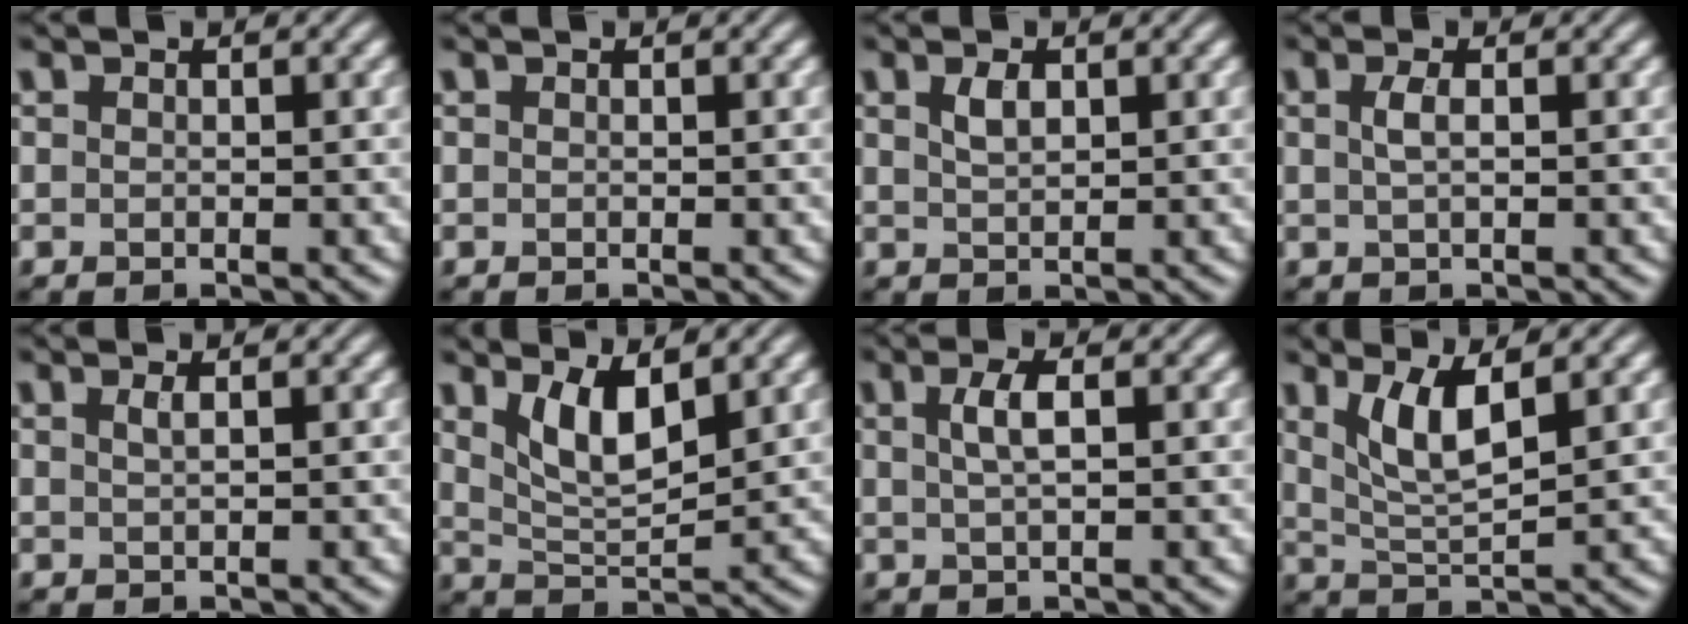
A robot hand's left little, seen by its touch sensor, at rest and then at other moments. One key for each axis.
{"total": 0.0}
{"total": 1.7, "fx": 0.8, "fy": 0.8, "fz": 1.3, "tx": -0.028, "ty": 0.002, "tz": 0.019}
{"total": 1.4, "fx": 0.3, "fy": 0.4, "fz": 1.3, "tx": -0.027, "ty": 0.005, "tz": 0.005}
{"total": 1.0, "fx": 0.4, "fy": 0.3, "fz": 0.9, "tx": -0.012, "ty": 0.004, "tz": 0.006}
{"total": 4.6, "fx": 2.3, "fy": 1.6, "fz": 3.7, "tx": -0.079, "ty": -0.010, "tz": 0.047}
{"total": 2.3, "fx": 0.6, "fy": 0.6, "fz": 2.1, "tx": -0.041, "ty": 0.005, "tz": 0.010}
{"total": 4.2, "fx": 1.8, "fy": 1.0, "fz": 3.7, "tx": -0.078, "ty": -0.007, "tz": 0.040}